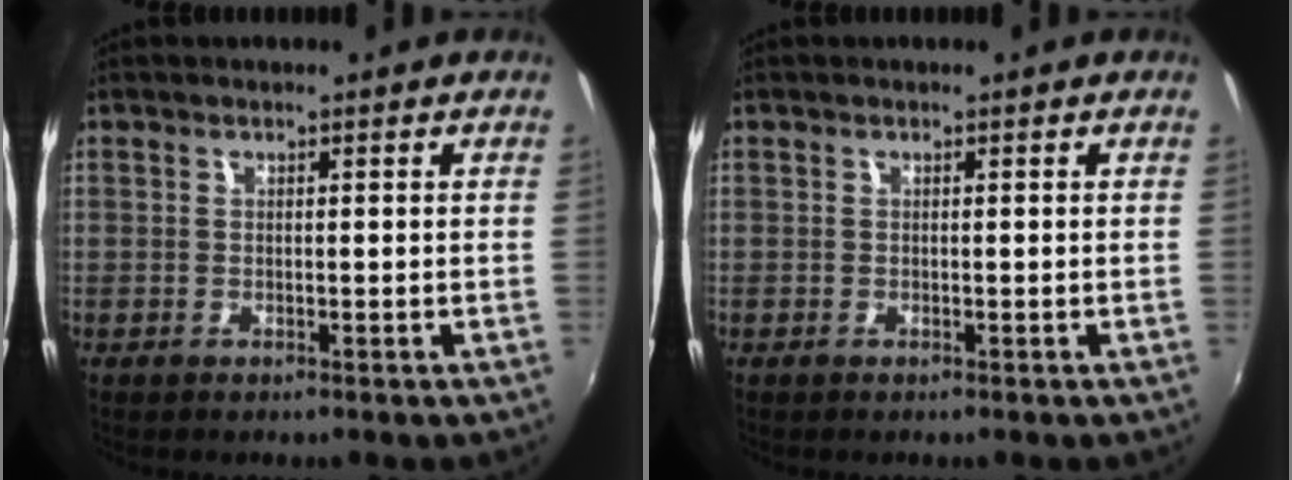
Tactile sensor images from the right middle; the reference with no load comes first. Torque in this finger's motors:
{"motor_torque": [0.08, -0.50, 0.02, 0.00]}